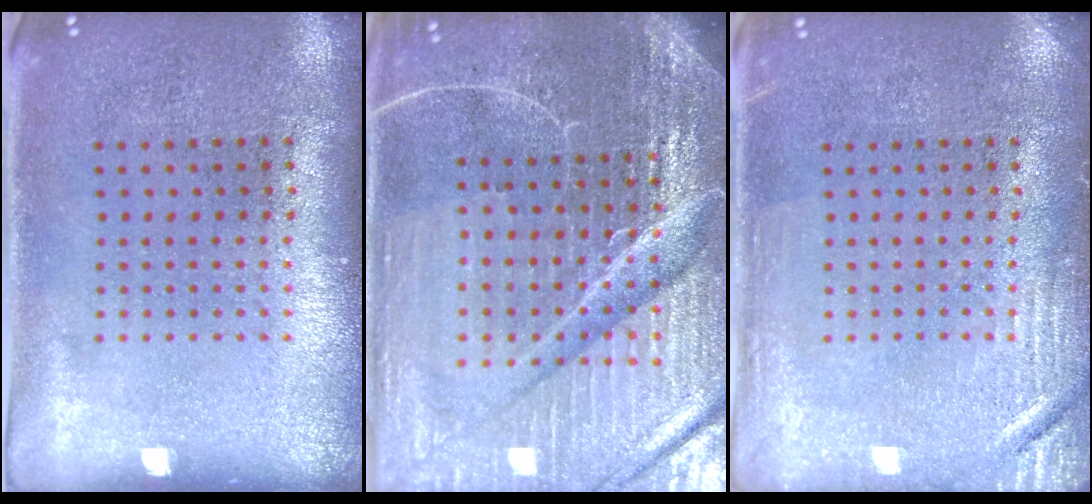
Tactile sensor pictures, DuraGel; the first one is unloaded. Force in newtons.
{"total": 6.4, "press": 5.7, "slide": 3.0}
{"total": 2.7, "press": 2.7, "slide": 0.4}